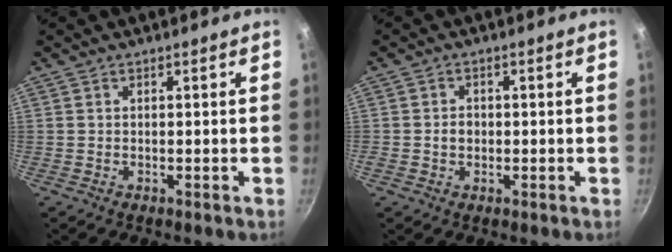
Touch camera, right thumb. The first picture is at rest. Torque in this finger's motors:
{"motor_torque": [0.46, 0.42, 0.63, 0.11, -0.03]}